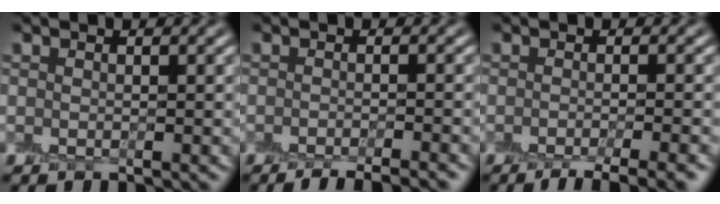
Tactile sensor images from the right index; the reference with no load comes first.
{"total": 4.5, "force": [-3.5, 1.0, 2.7], "torque": [-0.023, 0.000, -0.047]}
{"total": 5.5, "force": [-3.6, 1.4, 3.9], "torque": [-0.035, -0.005, -0.049]}